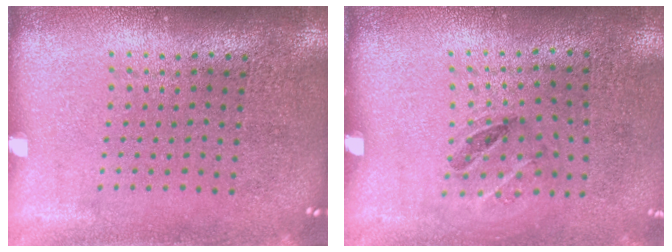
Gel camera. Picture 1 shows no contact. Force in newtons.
{"total": 1.2, "press": 0.8, "slide": 0.9}